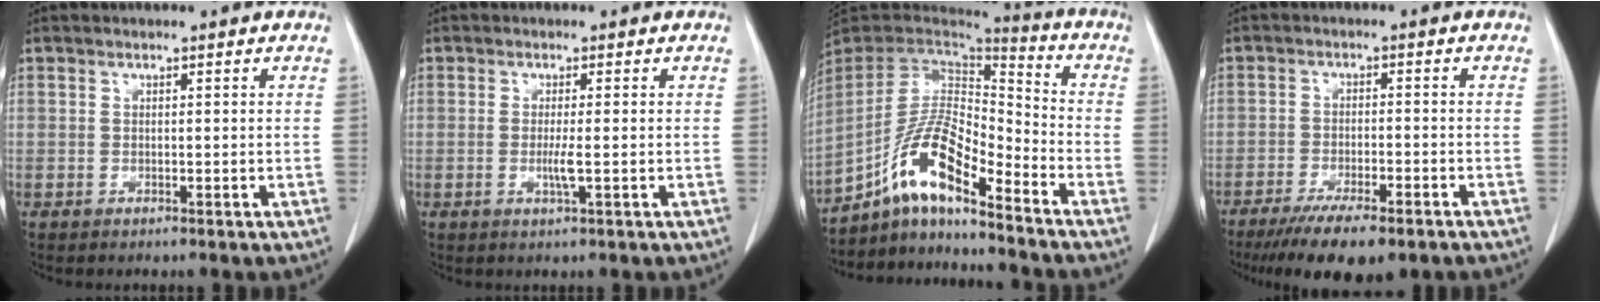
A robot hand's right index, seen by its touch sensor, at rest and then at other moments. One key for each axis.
{"total": 2.2, "fx": -0.5, "fy": -0.2, "fz": 2.1, "tx": -0.043, "ty": -0.004, "tz": -0.007}
{"total": 13.1, "fx": -8.3, "fy": 2.6, "fz": 9.8, "tx": -0.194, "ty": 0.016, "tz": -0.150}
{"total": 11.4, "fx": -8.5, "fy": 2.3, "fz": 7.3, "tx": -0.109, "ty": -0.019, "tz": -0.127}